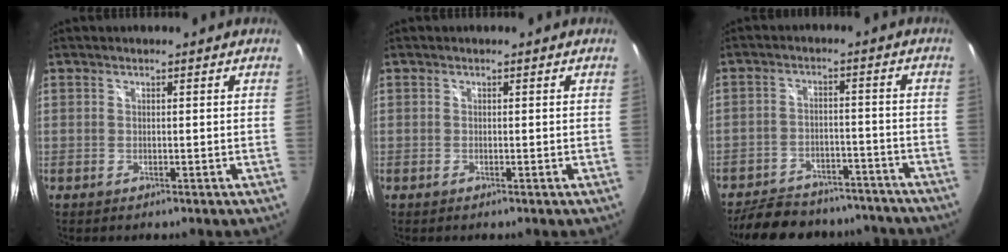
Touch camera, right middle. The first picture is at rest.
{"total": 0.0}
{"total": 21.0, "force": [-17.9, 8.0, 7.4], "torque": [-0.163, 0.020, -0.229]}